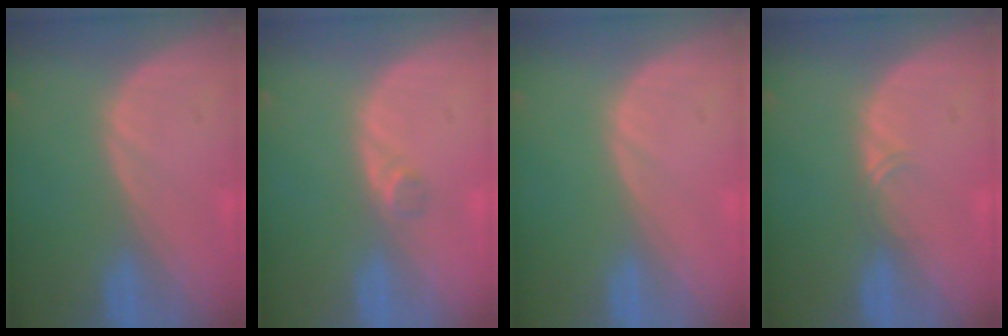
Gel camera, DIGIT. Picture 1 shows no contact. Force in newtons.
{"total": 1.3, "press": 1.1, "slide": 0.7}
{"total": 0.0}
{"total": 1.1, "press": 1.0, "slide": 0.6}